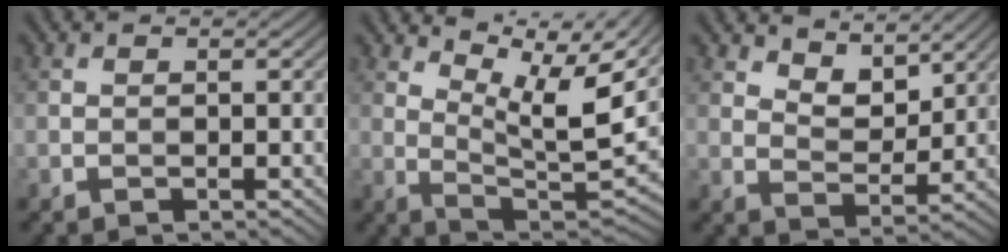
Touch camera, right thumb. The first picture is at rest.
{"total": 11.8, "force": [7.3, 3.2, 8.7], "torque": [-0.166, -0.013, 0.125]}
{"total": 5.9, "force": [4.6, 2.4, 2.7], "torque": [-0.050, -0.014, 0.089]}